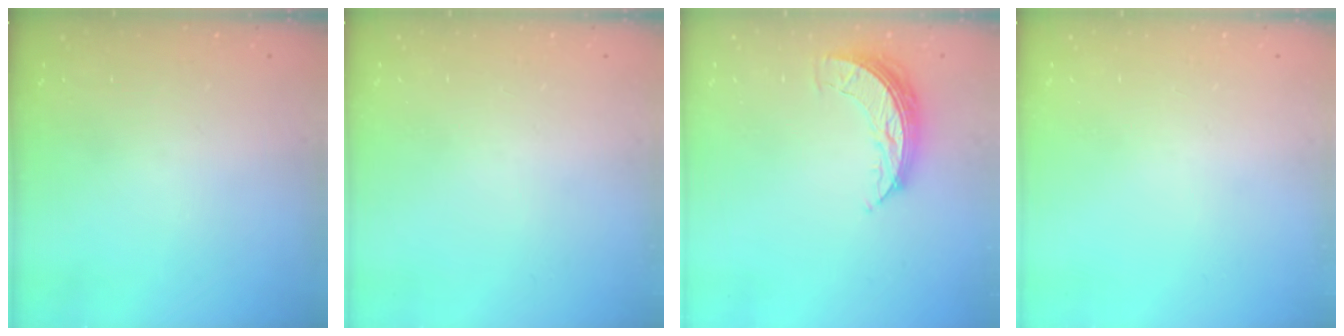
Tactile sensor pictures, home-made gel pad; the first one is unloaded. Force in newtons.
{"total": 0.0}
{"total": 7.5, "press": 7.5, "slide": 0.4}
{"total": 0.0}